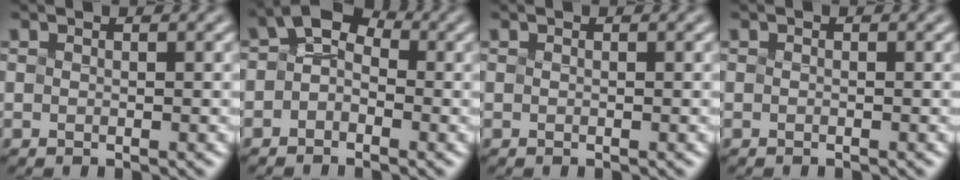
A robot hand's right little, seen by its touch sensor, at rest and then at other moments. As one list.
[{"total": 2.8, "force": [-0.3, 1.9, 2.1], "torque": [-0.033, 0.016, -0.006]}, {"total": 0.0}, {"total": 0.7, "force": [-0.7, -0.2, -0.1], "torque": [0.002, -0.006, -0.007]}]